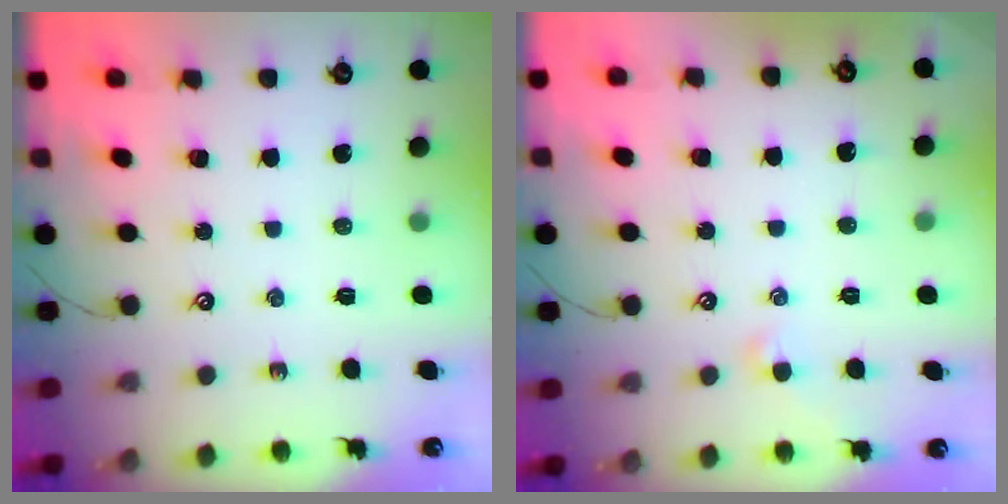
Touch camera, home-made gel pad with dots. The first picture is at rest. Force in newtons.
{"total": 0.5, "press": 0.0, "slide": 0.5}